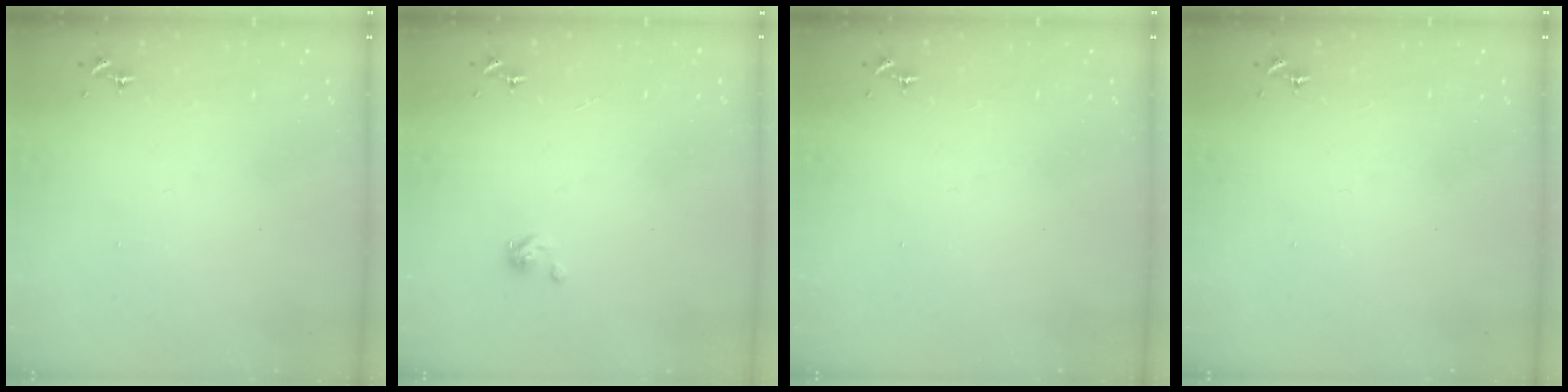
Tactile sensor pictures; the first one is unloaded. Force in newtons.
{"total": 2.9, "press": 2.9, "slide": 0.2}
{"total": 0.0}
{"total": 0.0}